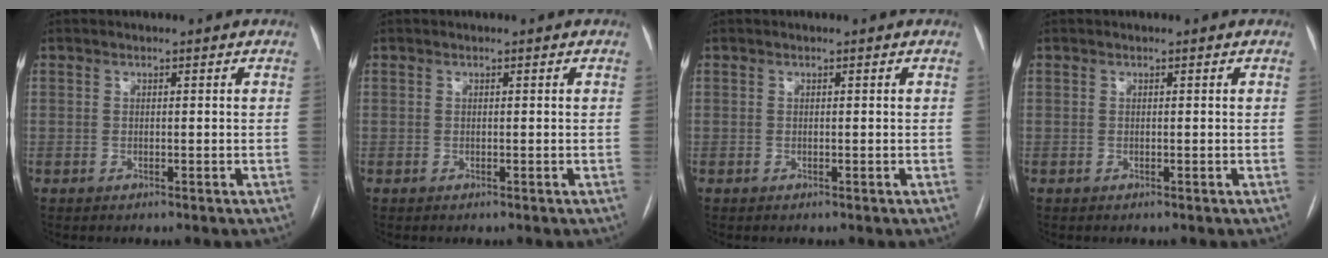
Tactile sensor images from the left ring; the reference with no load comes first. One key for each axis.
{"total": 0.0}
{"total": 0.0}
{"total": 0.0}